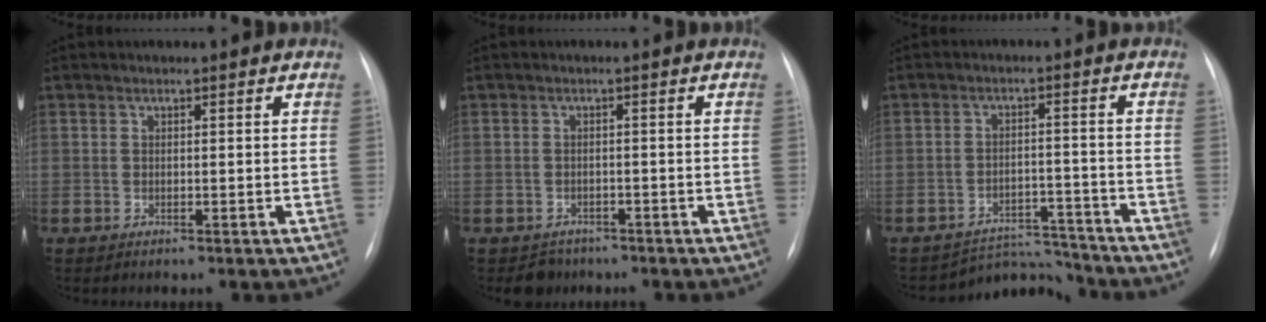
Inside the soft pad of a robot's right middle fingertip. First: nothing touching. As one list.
[{"total": 2.7, "force": [-1.9, 1.8, -0.1], "torque": [-0.003, 0.005, -0.026]}, {"total": 6.5, "force": [-6.2, 0.6, -1.7], "torque": [0.031, 0.022, -0.094]}]